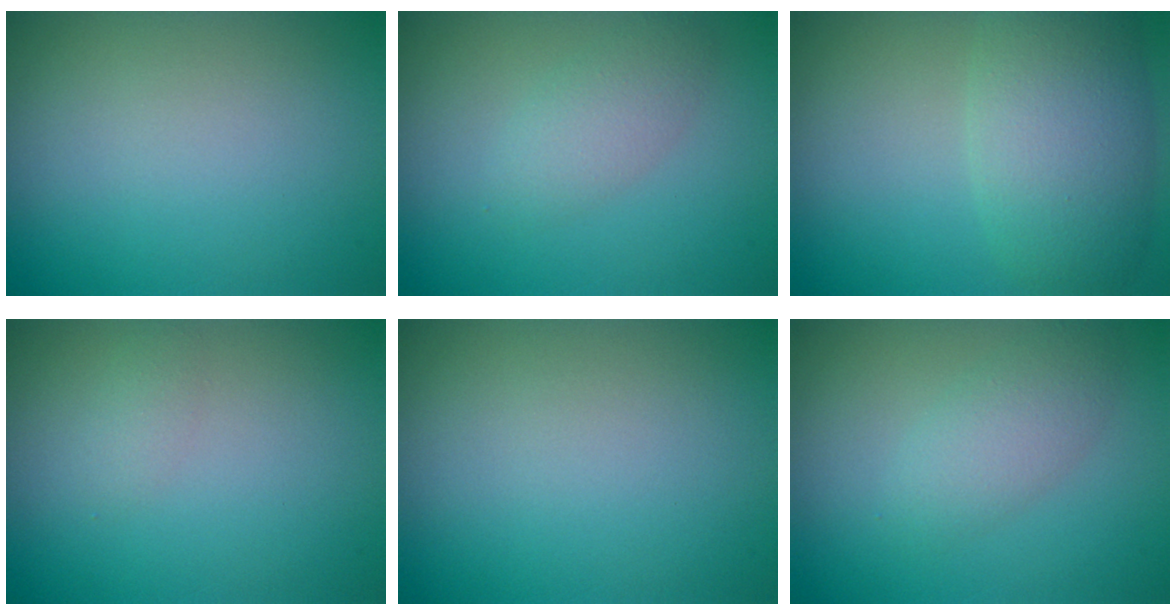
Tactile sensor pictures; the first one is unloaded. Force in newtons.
{"total": 2.1, "press": 2.1, "slide": 0.1}
{"total": 6.0, "press": 6.0, "slide": 0.3}
{"total": 0.8, "press": 0.8, "slide": 0.0}
{"total": 0.0}
{"total": 2.5, "press": 2.5, "slide": 0.0}